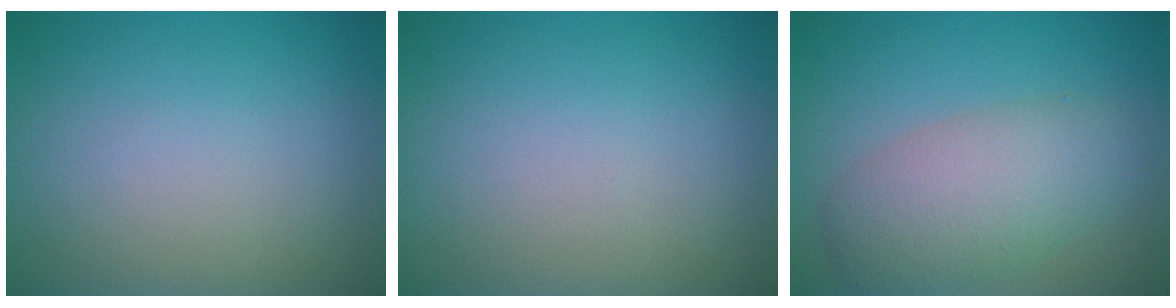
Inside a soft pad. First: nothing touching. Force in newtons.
{"total": 0.0}
{"total": 5.5, "press": 5.5, "slide": 0.1}